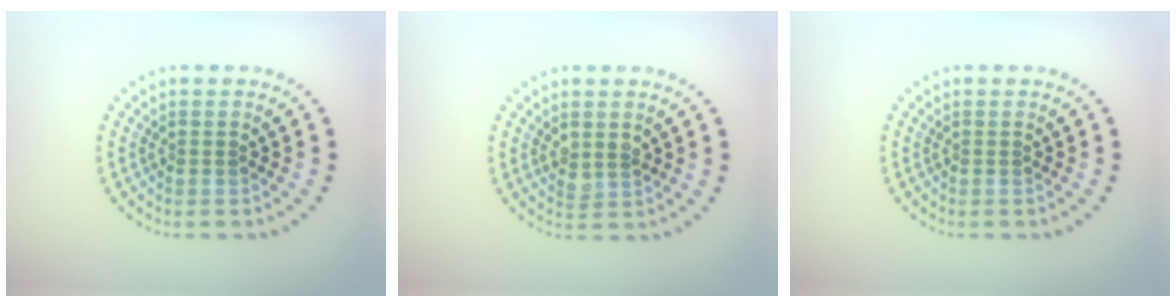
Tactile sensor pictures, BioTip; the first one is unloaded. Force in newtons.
{"total": 1.5, "press": 1.3, "slide": 0.7}
{"total": 0.0}